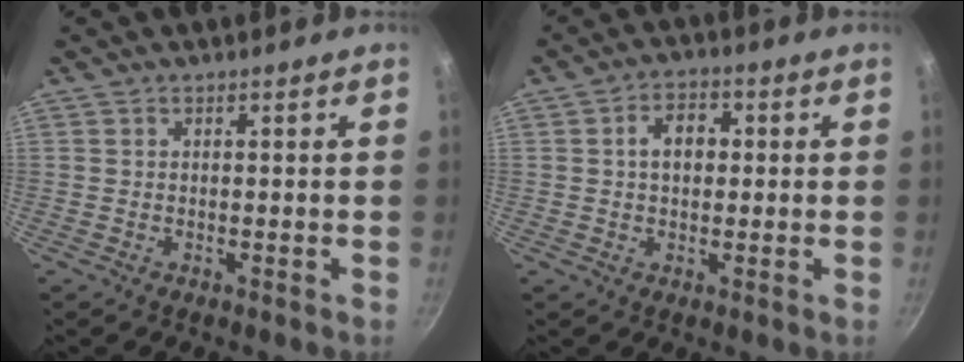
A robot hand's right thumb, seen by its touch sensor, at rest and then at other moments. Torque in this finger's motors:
{"motor_torque": [0.11, 1.42, 0.49, 0.00, 0.01]}